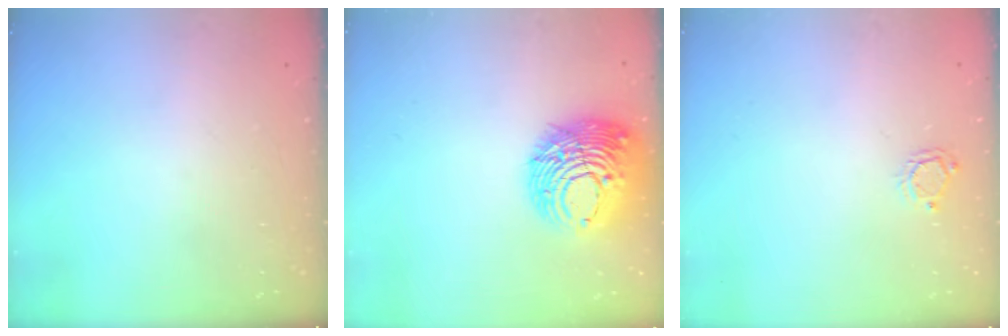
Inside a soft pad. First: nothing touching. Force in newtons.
{"total": 14.8, "press": 14.7, "slide": 1.6}
{"total": 2.9, "press": 2.9, "slide": 0.3}